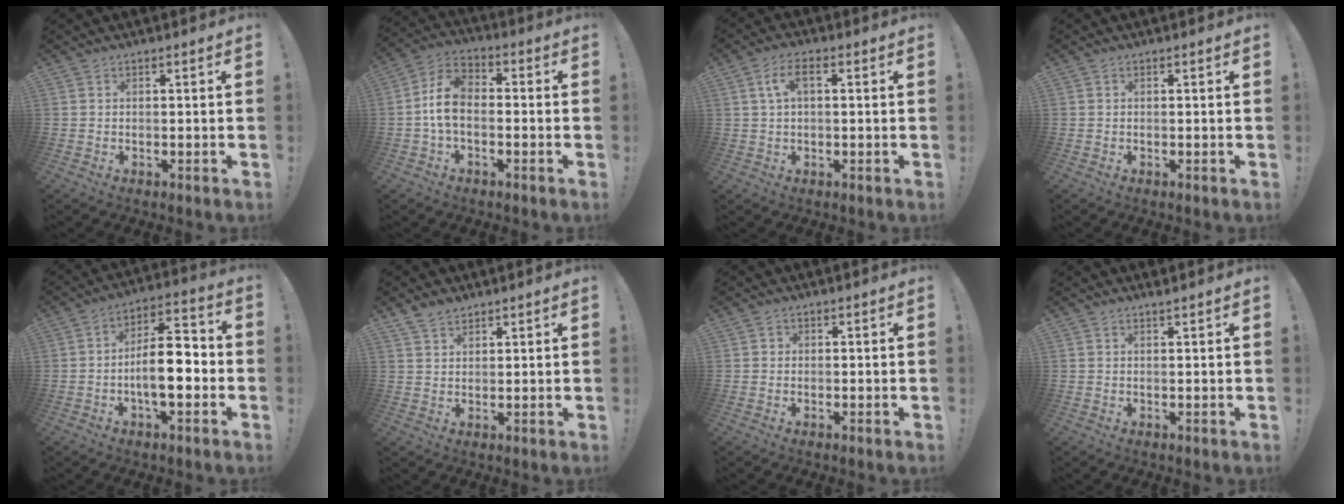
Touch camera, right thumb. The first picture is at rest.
{"total": 10.0, "force": [-1.0, 6.1, 7.8], "torque": [-0.156, 0.012, -0.016]}
{"total": 5.8, "force": [1.4, 2.8, 4.9], "torque": [-0.094, 0.009, 0.024]}
{"total": 0.0}
{"total": 13.8, "force": [-3.3, 5.4, 12.3], "torque": [-0.195, 0.010, -0.061]}
{"total": 3.8, "force": [3.1, 1.8, 1.1], "torque": [-0.022, -0.017, 0.059]}
{"total": 0.9, "force": [0.0, 0.9, 0.1], "torque": [-0.005, 0.005, 0.000]}
{"total": 1.0, "force": [0.9, -0.3, 0.3], "torque": [0.000, -0.004, 0.015]}